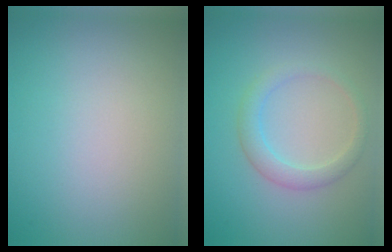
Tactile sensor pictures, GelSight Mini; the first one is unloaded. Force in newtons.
{"total": 2.4, "press": 2.4, "slide": 0.1}